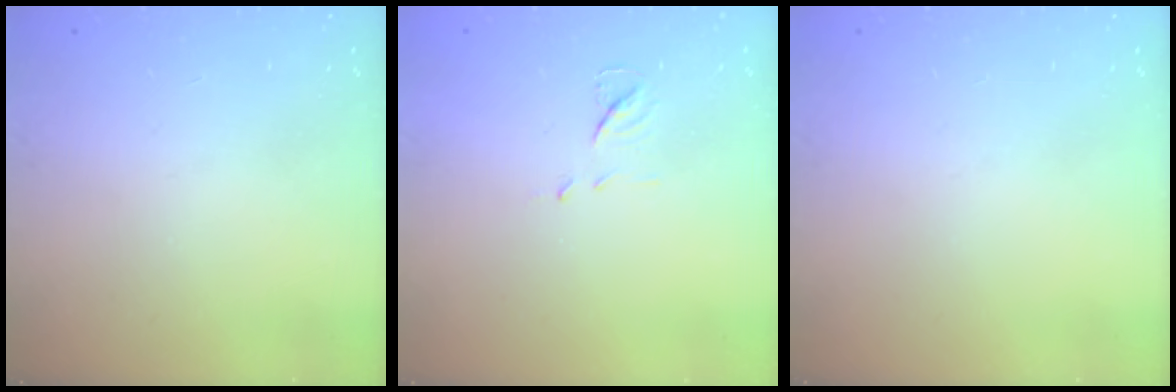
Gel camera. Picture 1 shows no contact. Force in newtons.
{"total": 7.0, "press": 7.0, "slide": 0.3}
{"total": 0.0}